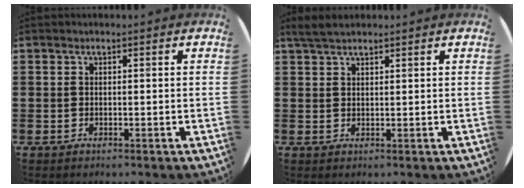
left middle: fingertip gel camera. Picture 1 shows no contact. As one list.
[{"total": 2.6, "force": [2.2, 0.6, 1.1], "torque": [-0.026, 0.007, 0.042]}]